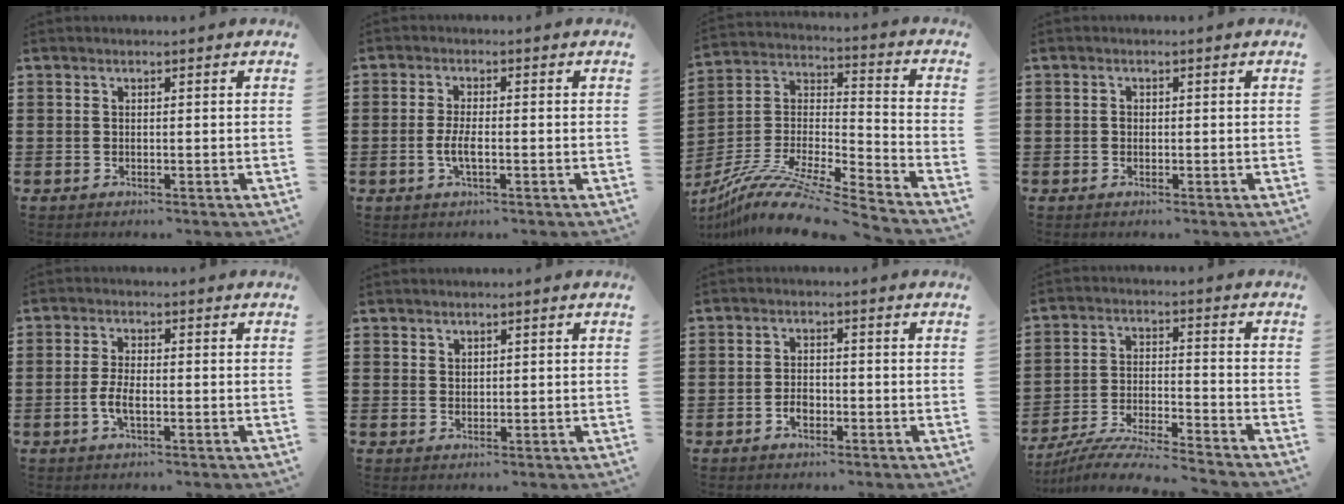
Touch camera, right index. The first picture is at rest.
{"total": 3.4, "force": [-0.9, 0.9, 3.2], "torque": [-0.071, -0.004, -0.022]}
{"total": 12.1, "force": [-10.4, 0.8, 6.2], "torque": [-0.128, 0.005, -0.207]}
{"total": 0.7, "force": [-0.1, 0.5, 0.4], "torque": [-0.009, 0.001, -0.002]}
{"total": 3.5, "force": [-0.9, 1.2, 3.1], "torque": [-0.071, -0.002, -0.021]}
{"total": 1.4, "force": [1.2, 0.7, 0.1], "torque": [-0.004, 0.001, 0.023]}
{"total": 2.3, "force": [-1.1, 1.3, 1.6], "torque": [-0.033, 0.002, -0.022]}
{"total": 7.1, "force": [-6.8, -0.2, 2.1], "torque": [-0.048, -0.005, -0.134]}